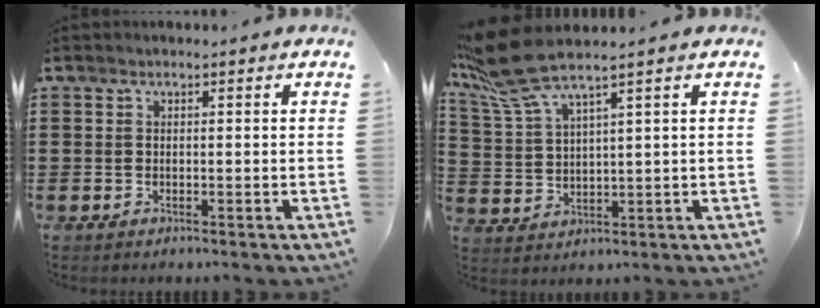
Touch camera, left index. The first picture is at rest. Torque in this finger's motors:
{"motor_torque": [0.60, -0.52, 0.85, 0.21]}